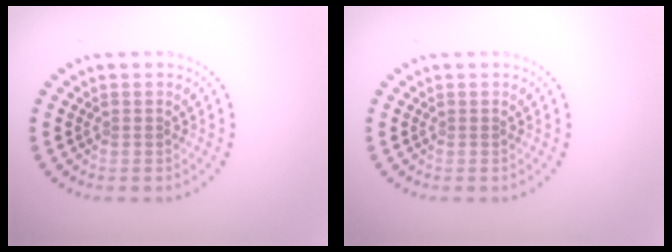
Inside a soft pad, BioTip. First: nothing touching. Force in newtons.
{"total": 0.0}